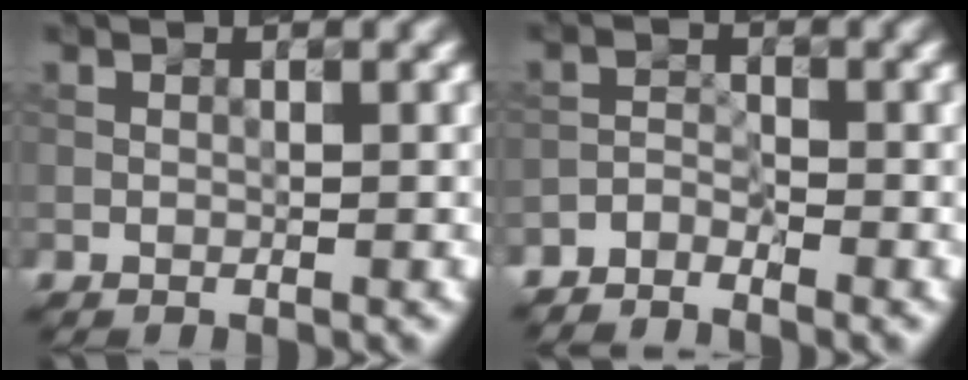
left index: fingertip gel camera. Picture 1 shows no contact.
{"total": 2.4, "force": [-2.3, 0.5, 0.3], "torque": [-0.008, -0.002, -0.056]}